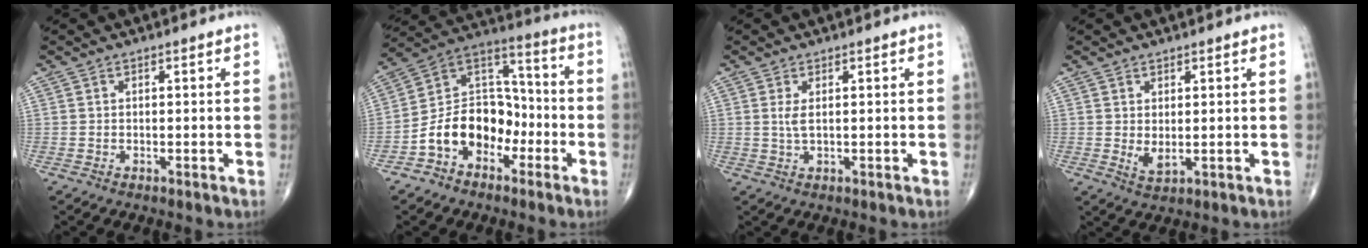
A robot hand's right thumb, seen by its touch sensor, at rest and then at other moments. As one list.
[{"total": 13.9, "force": [-5.5, 10.0, 8.0], "torque": [-0.101, 0.069, -0.109]}, {"total": 1.9, "force": [0.4, 0.5, 1.8], "torque": [-0.045, -0.002, 0.014]}, {"total": 2.7, "force": [0.3, 1.2, 2.4], "torque": [-0.039, -0.011, 0.010]}]